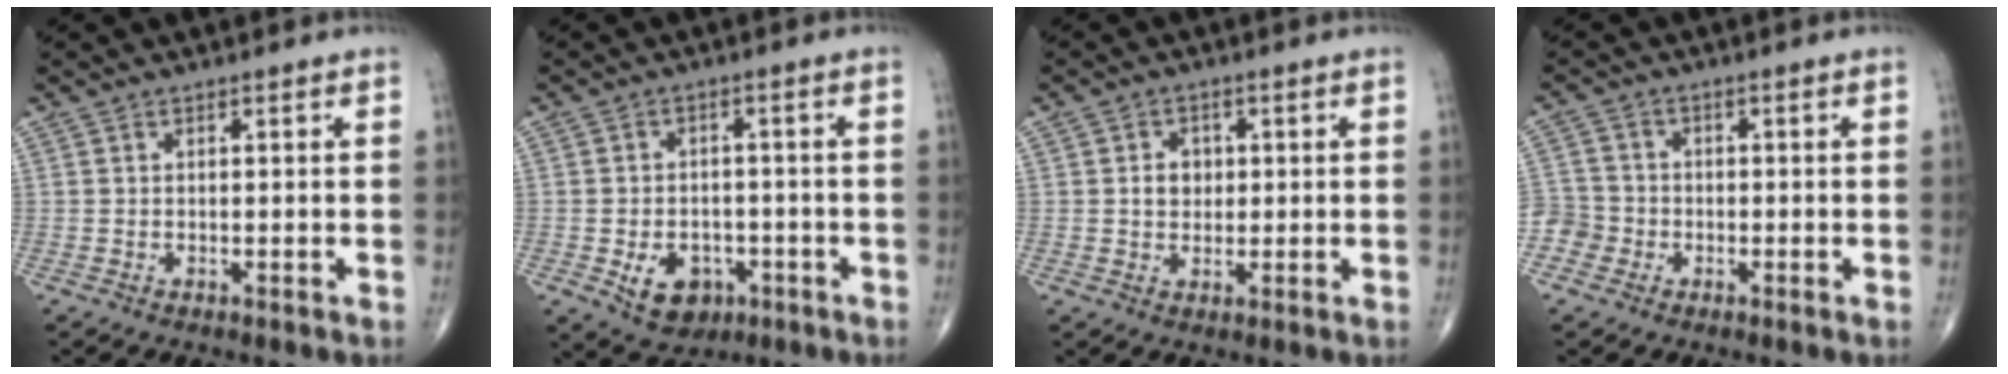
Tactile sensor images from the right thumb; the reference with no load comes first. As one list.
[{"total": 7.6, "force": [-2.8, 5.7, 4.2], "torque": [-0.042, 0.016, -0.033]}, {"total": 3.8, "force": [0.4, 3.1, 2.0], "torque": [-0.012, 0.002, 0.006]}, {"total": 4.7, "force": [-2.0, 4.2, 0.4], "torque": [0.012, 0.014, -0.046]}]